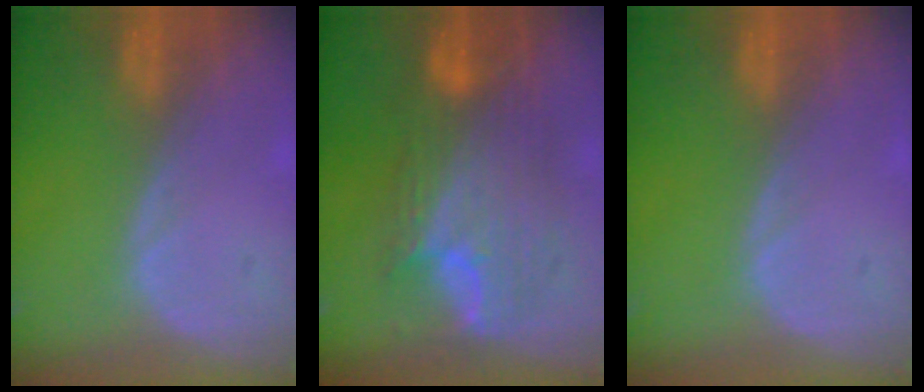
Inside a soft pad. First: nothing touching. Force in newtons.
{"total": 9.8, "press": 9.8, "slide": 0.6}
{"total": 0.0}